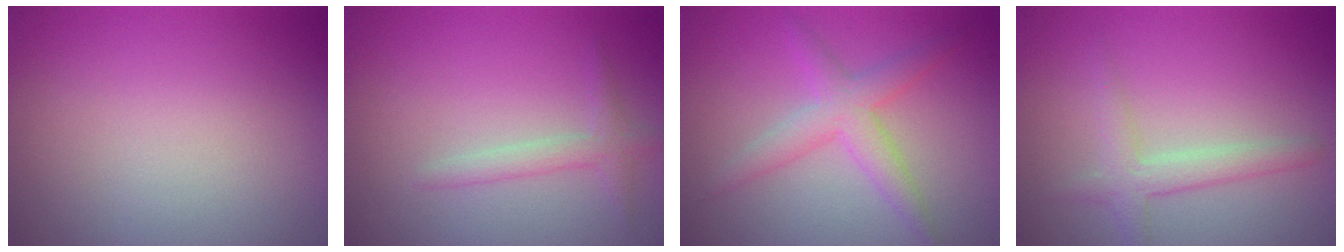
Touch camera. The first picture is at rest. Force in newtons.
{"total": 1.7, "press": 1.7, "slide": 0.1}
{"total": 3.1, "press": 3.1, "slide": 0.1}
{"total": 1.7, "press": 1.7, "slide": 0.2}